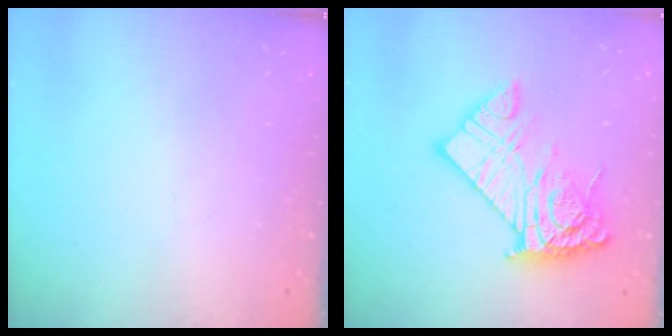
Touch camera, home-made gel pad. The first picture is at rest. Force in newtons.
{"total": 14.2, "press": 14.1, "slide": 1.5}